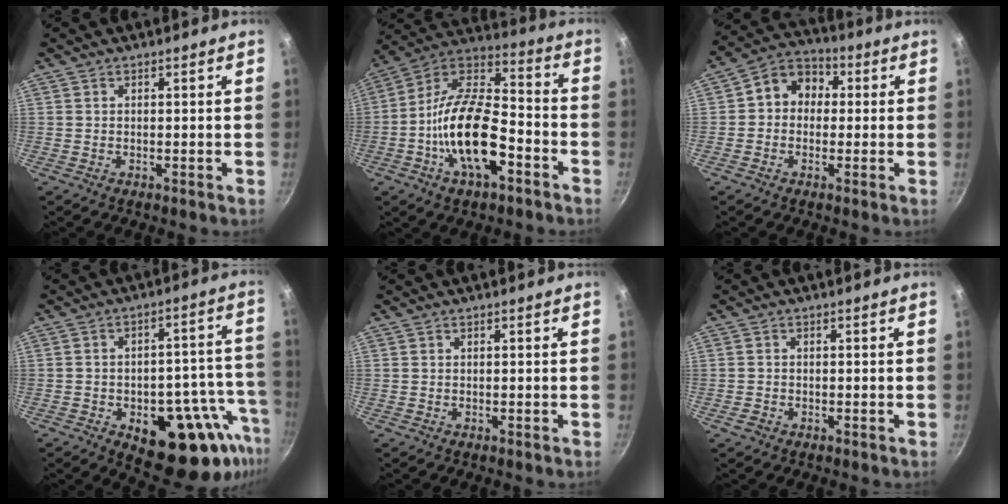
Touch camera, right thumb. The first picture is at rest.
{"total": 19.4, "force": [-6.6, 9.2, 15.7], "torque": [-0.268, 0.048, -0.135]}
{"total": 8.4, "force": [0.5, 7.1, 4.4], "torque": [-0.034, 0.024, -0.016]}
{"total": 19.8, "force": [-8.0, 10.4, 14.8], "torque": [-0.132, 0.027, -0.104]}
{"total": 0.0}
{"total": 1.6, "force": [-0.9, 1.2, 0.6], "torque": [-0.010, 0.004, -0.016]}